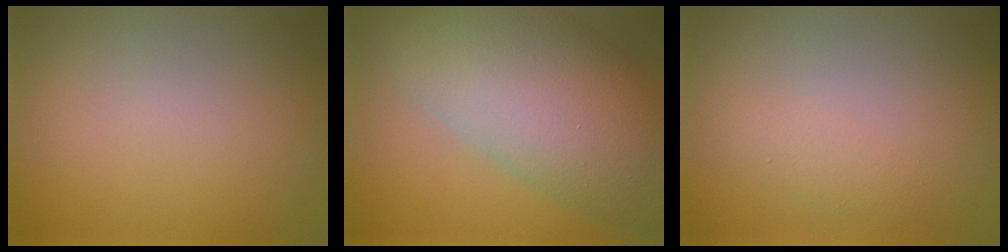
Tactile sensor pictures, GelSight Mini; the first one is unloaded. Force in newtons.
{"total": 11.9, "press": 11.8, "slide": 0.5}
{"total": 1.0, "press": 1.0, "slide": 0.0}